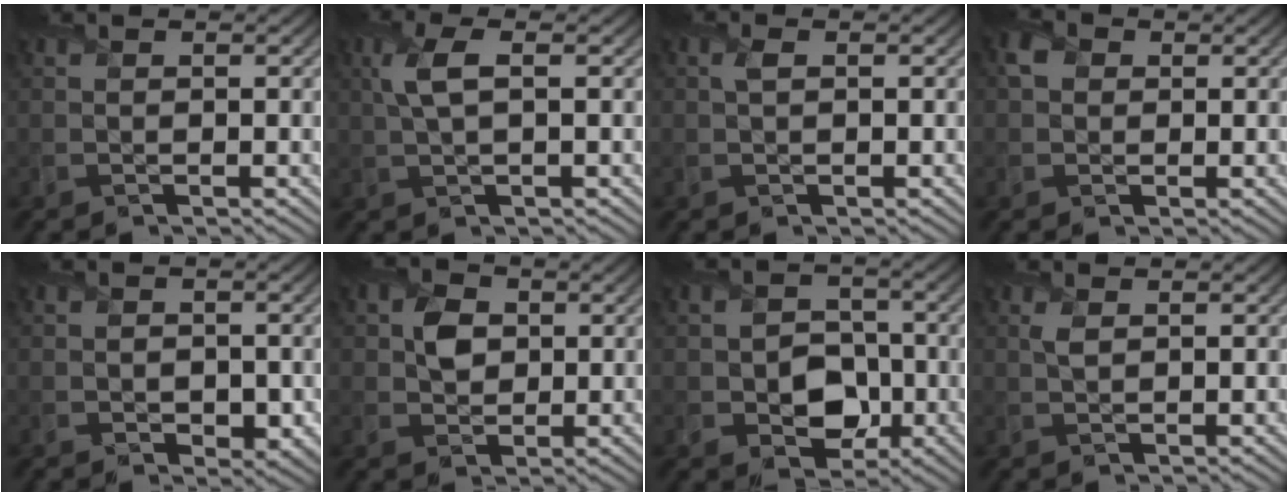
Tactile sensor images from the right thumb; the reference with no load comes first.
{"total": 3.8, "force": [0.9, 1.3, 3.5], "torque": [-0.089, 0.010, 0.014]}
{"total": 1.1, "force": [0.2, 0.6, 0.8], "torque": [-0.019, 0.001, 0.000]}
{"total": 2.5, "force": [0.4, 2.3, 1.0], "torque": [-0.022, 0.002, -0.002]}
{"total": 2.7, "force": [-0.6, 2.2, 1.4], "torque": [-0.014, -0.008, -0.008]}
{"total": 3.6, "force": [0.7, 3.0, 1.9], "torque": [-0.040, 0.002, 0.002]}
{"total": 6.4, "force": [-1.6, 5.1, 3.6], "torque": [-0.058, -0.009, -0.038]}
{"total": 1.4, "force": [0.6, 0.8, 1.0], "torque": [-0.029, 0.002, 0.010]}